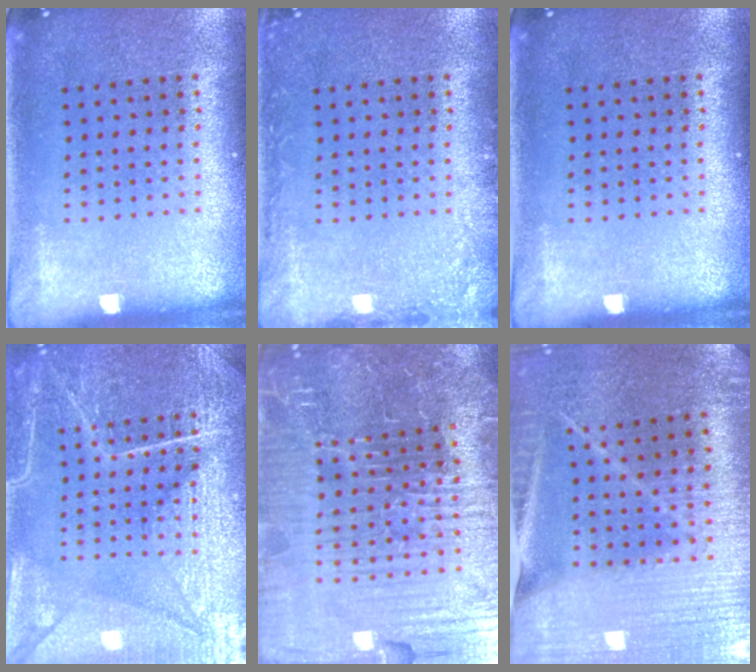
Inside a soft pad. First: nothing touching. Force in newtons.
{"total": 1.6, "press": 1.6, "slide": 0.3}
{"total": 0.0}
{"total": 6.9, "press": 6.8, "slide": 0.9}
{"total": 7.4, "press": 6.6, "slide": 3.4}
{"total": 3.0, "press": 3.0, "slide": 0.3}